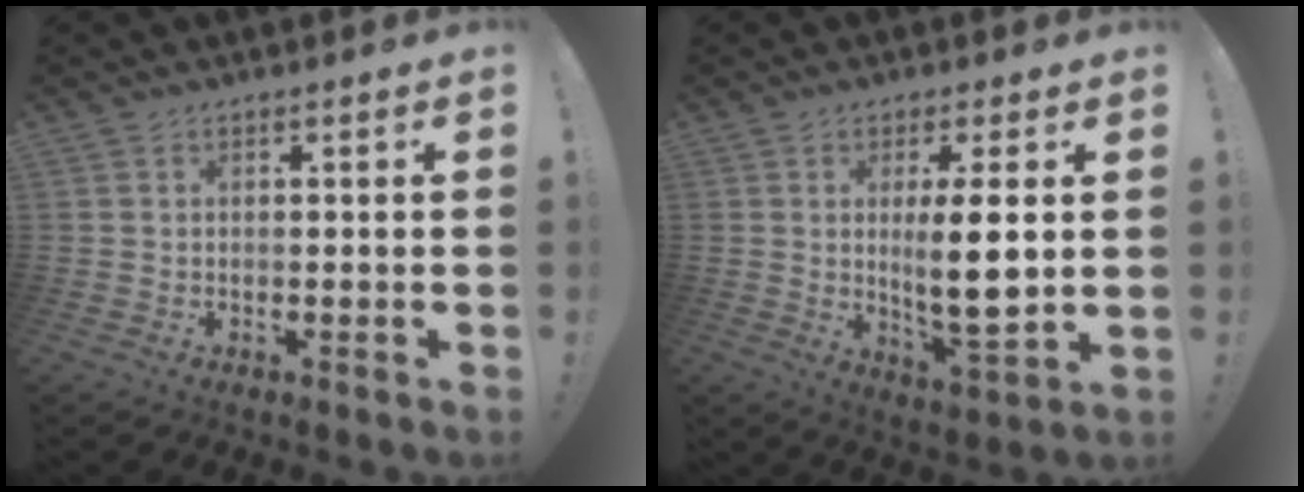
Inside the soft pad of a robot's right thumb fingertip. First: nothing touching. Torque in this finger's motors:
{"motor_torque": [0.01, 0.88, 0.07, 0.21, 0.12]}